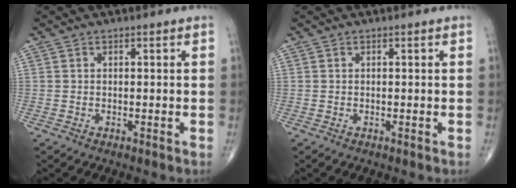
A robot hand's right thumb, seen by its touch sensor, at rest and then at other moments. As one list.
[{"total": 0.0}]